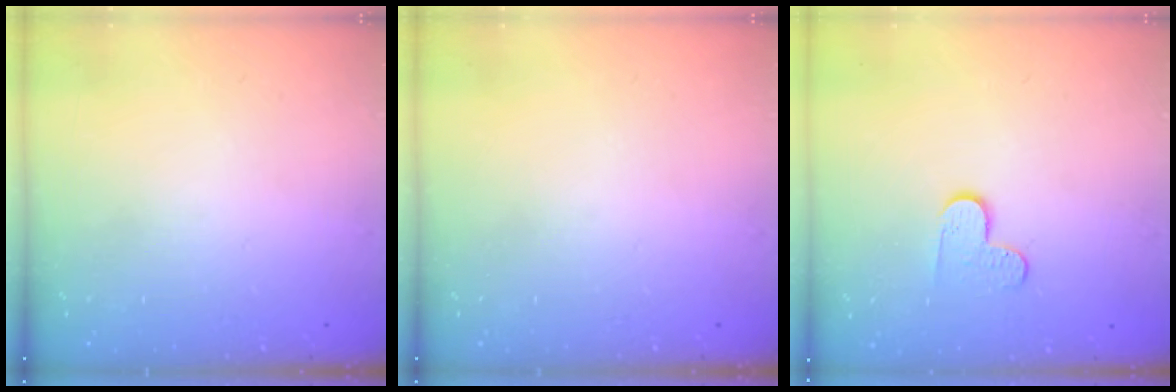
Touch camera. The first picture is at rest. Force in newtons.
{"total": 0.0}
{"total": 6.1, "press": 6.1, "slide": 0.6}